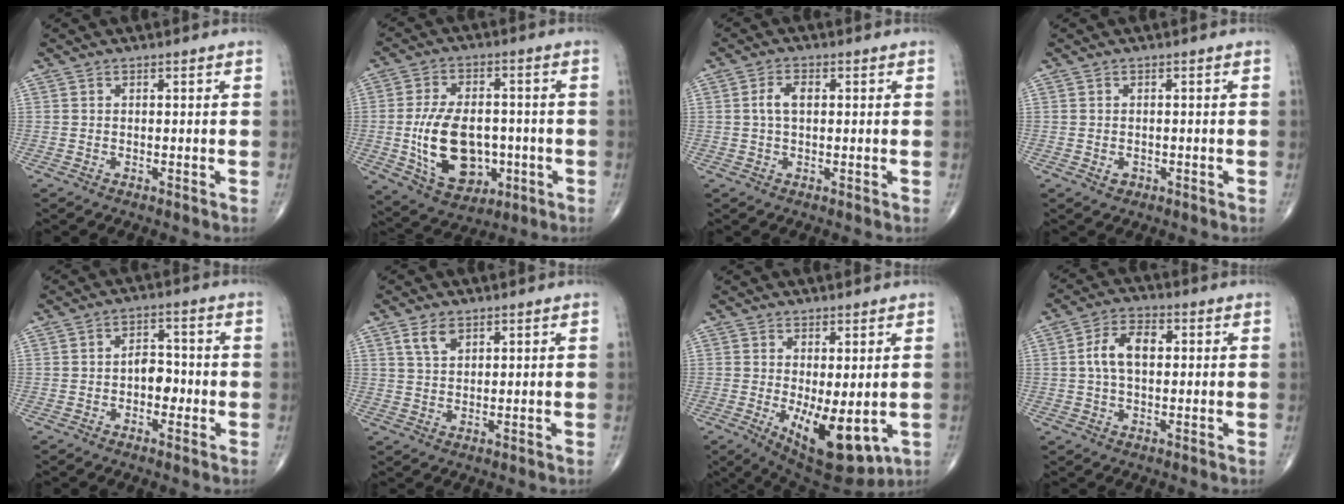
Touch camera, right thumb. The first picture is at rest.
{"total": 15.6, "force": [-2.6, 10.0, 11.7], "torque": [-0.182, 0.008, -0.027]}
{"total": 3.5, "force": [0.5, 1.9, 2.9], "torque": [-0.063, 0.009, 0.007]}
{"total": 1.4, "force": [-0.4, 1.1, 0.7], "torque": [-0.007, 0.003, -0.003]}
{"total": 5.0, "force": [-1.0, 3.2, 3.7], "torque": [-0.033, 0.019, -0.021]}
{"total": 3.7, "force": [2.2, 2.0, 2.3], "torque": [-0.037, -0.008, 0.046]}
{"total": 11.9, "force": [-2.2, 5.0, 10.5], "torque": [-0.145, -0.023, -0.012]}
{"total": 7.3, "force": [0.9, 4.2, 5.9], "torque": [-0.110, 0.016, 0.011]}